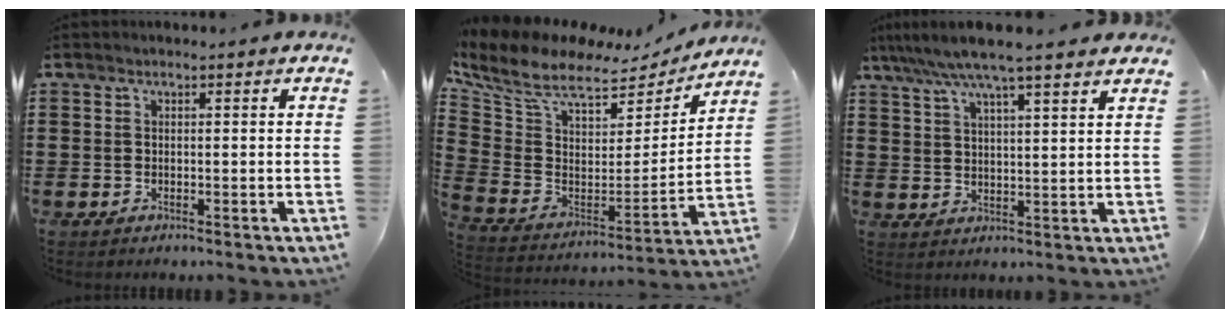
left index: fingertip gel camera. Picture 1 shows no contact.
{"total": 9.3, "force": [7.0, 3.9, 4.9], "torque": [-0.127, -0.041, 0.122]}
{"total": 6.5, "force": [5.5, 0.0, 3.5], "torque": [-0.083, -0.018, 0.095]}